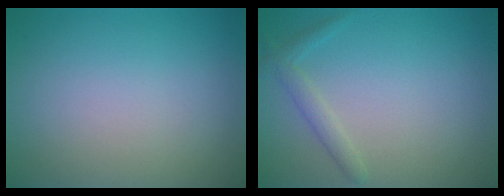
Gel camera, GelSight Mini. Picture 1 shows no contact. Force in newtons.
{"total": 1.5, "press": 1.5, "slide": 0.1}